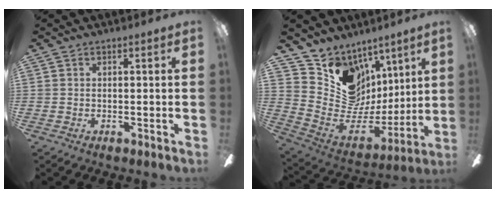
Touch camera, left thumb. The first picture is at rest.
{"total": 14.8, "force": [7.6, 11.9, 4.5], "torque": [-0.079, -0.074, 0.158]}